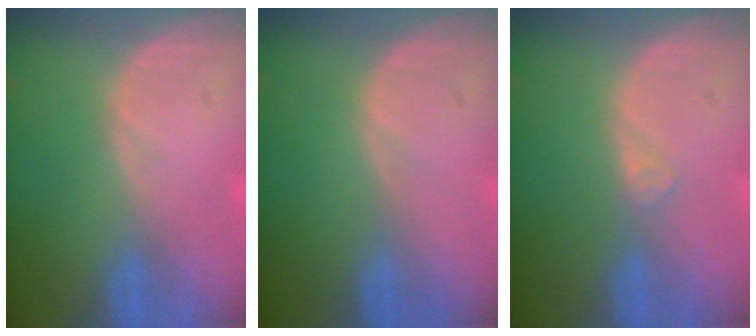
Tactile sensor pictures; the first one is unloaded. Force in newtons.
{"total": 0.0}
{"total": 1.1, "press": 1.0, "slide": 0.2}